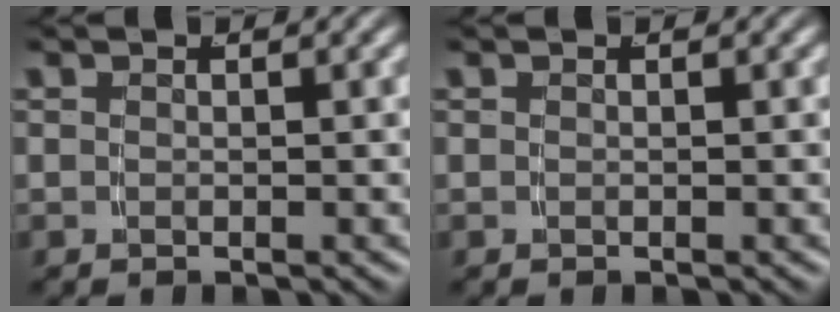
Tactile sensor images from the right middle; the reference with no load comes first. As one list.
[{"total": 0.0}]